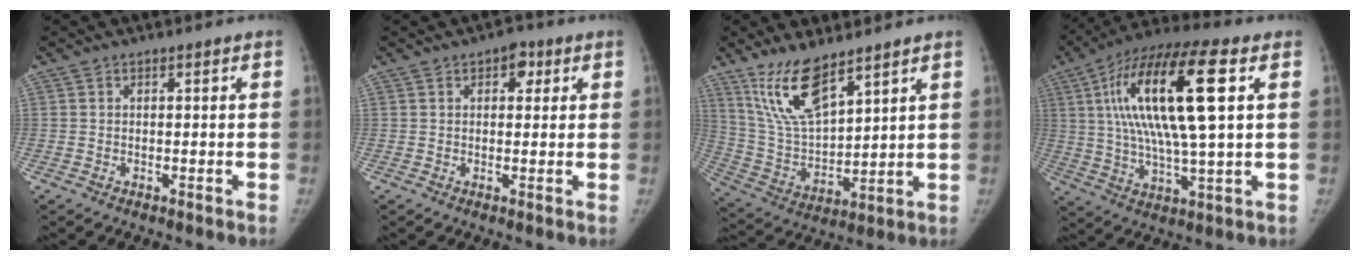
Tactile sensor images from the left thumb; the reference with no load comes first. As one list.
[{"total": 3.3, "force": [1.5, 2.1, 2.1], "torque": [-0.009, 0.000, 0.015]}, {"total": 13.2, "force": [9.1, 4.3, 8.6], "torque": [-0.149, -0.048, 0.196]}, {"total": 22.2, "force": [5.5, 5.7, 20.8], "torque": [-0.400, 0.005, 0.086]}]